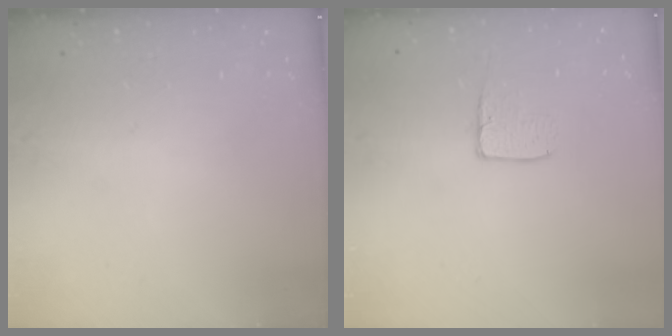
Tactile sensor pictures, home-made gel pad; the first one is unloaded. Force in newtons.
{"total": 6.3, "press": 6.2, "slide": 0.5}